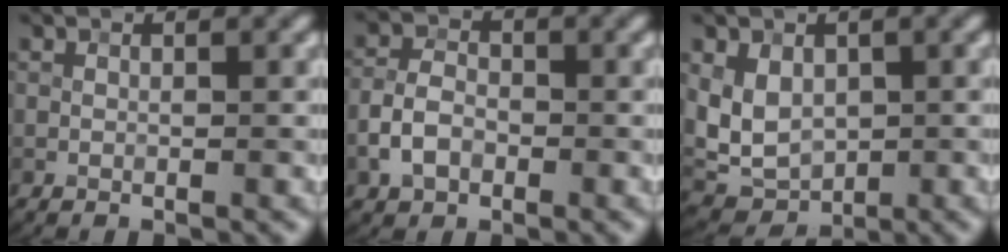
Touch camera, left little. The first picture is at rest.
{"total": 3.4, "force": [-1.4, 2.4, 2.0], "torque": [-0.041, 0.006, -0.031]}
{"total": 4.4, "force": [0.6, 3.4, 2.7], "torque": [-0.054, -0.008, 0.015]}